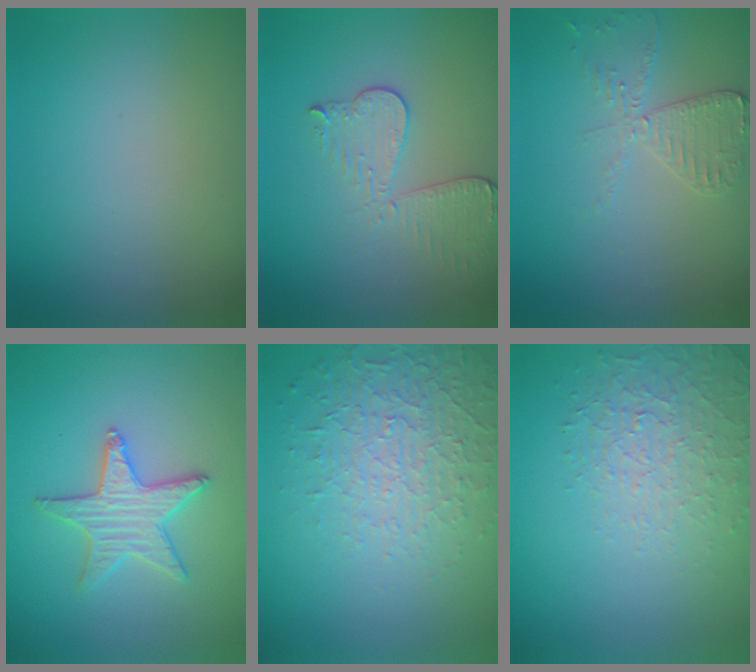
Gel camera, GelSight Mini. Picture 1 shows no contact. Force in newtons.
{"total": 3.3, "press": 3.0, "slide": 1.5}
{"total": 2.9, "press": 2.8, "slide": 0.6}
{"total": 3.1, "press": 3.1, "slide": 0.5}
{"total": 4.8, "press": 3.1, "slide": 3.6}
{"total": 1.9, "press": 1.4, "slide": 1.3}